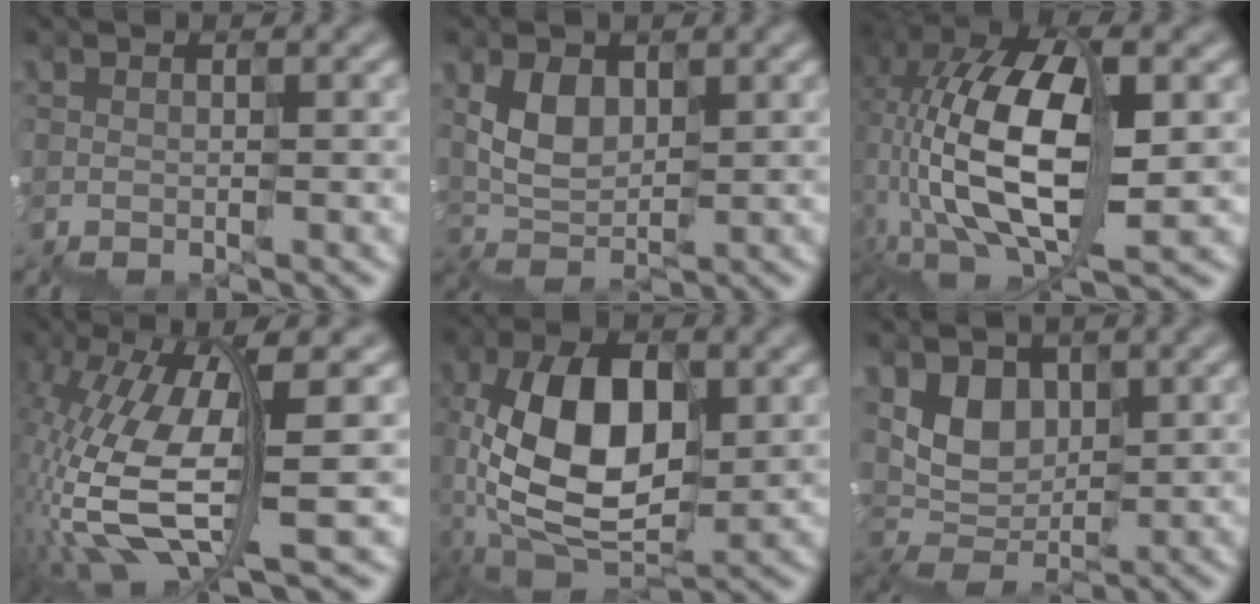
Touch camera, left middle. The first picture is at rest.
{"total": 2.8, "force": [1.4, 2.0, 1.3], "torque": [-0.038, 0.009, 0.031]}
{"total": 11.5, "force": [0.7, 6.5, 9.5], "torque": [-0.214, 0.006, 0.011]}
{"total": 8.3, "force": [0.0, 2.5, 7.9], "torque": [-0.177, 0.009, 0.002]}
{"total": 8.9, "force": [-0.7, 5.4, 7.0], "torque": [-0.147, 0.010, -0.017]}
{"total": 3.2, "force": [1.8, 2.5, 0.7], "torque": [-0.016, 0.001, 0.032]}